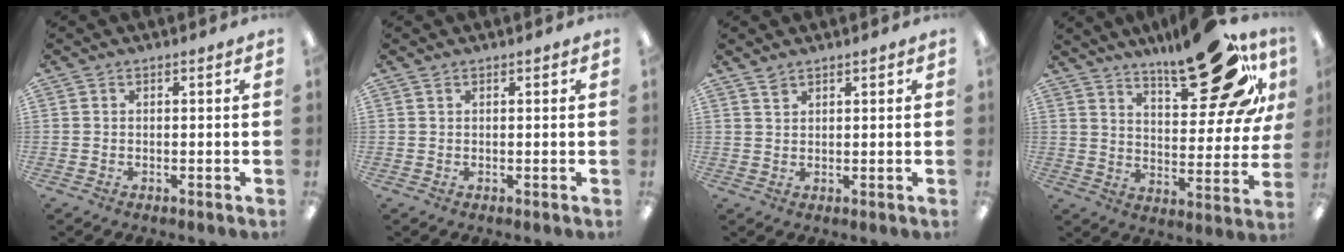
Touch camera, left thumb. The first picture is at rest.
{"total": 0.7, "force": [0.4, 0.4, 0.4], "torque": [-0.008, 0.004, 0.007]}
{"total": 2.1, "force": [1.8, 0.9, 0.7], "torque": [-0.007, -0.006, 0.032]}
{"total": 24.7, "force": [15.4, 9.4, 16.9], "torque": [-0.219, -0.086, 0.245]}